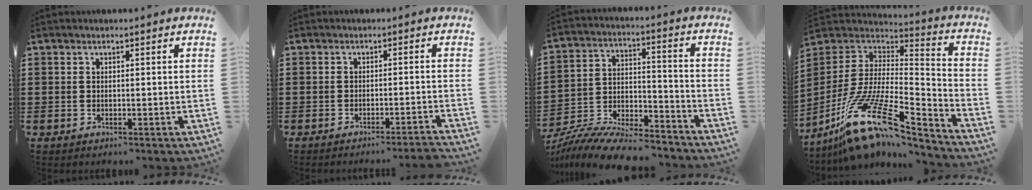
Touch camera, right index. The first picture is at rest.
{"total": 1.7, "force": [-1.5, -0.4, 0.7], "torque": [-0.011, 0.001, -0.030]}
{"total": 9.9, "force": [-9.4, 1.2, 3.1], "torque": [-0.062, 0.011, -0.185]}
{"total": 14.1, "force": [-7.9, 4.7, 10.7], "torque": [-0.219, -0.003, -0.141]}